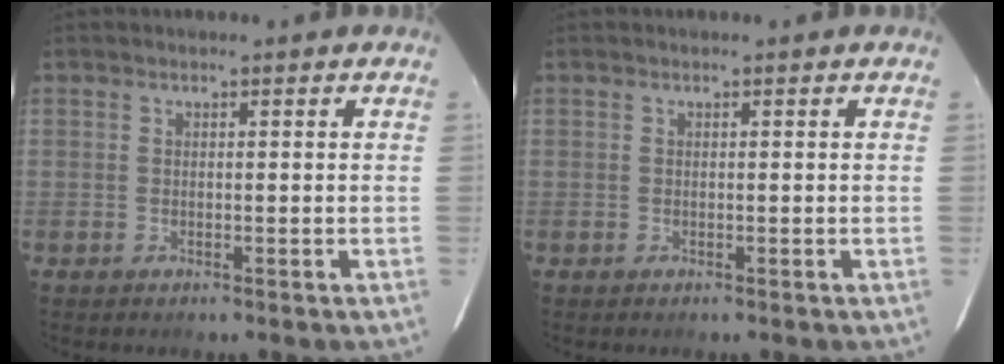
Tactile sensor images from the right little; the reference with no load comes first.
{"total": 0.0}